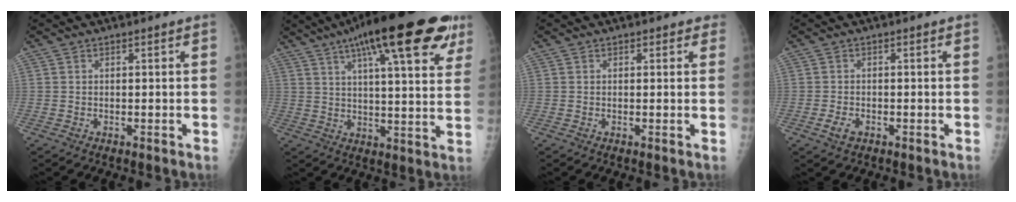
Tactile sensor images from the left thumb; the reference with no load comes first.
{"total": 25.2, "force": [14.2, 6.5, 19.7], "torque": [-0.273, -0.009, 0.192]}
{"total": 1.4, "force": [0.9, 1.1, 0.4], "torque": [0.014, -0.002, 0.004]}
{"total": 2.4, "force": [-1.1, 1.5, 1.5], "torque": [-0.027, 0.001, -0.020]}